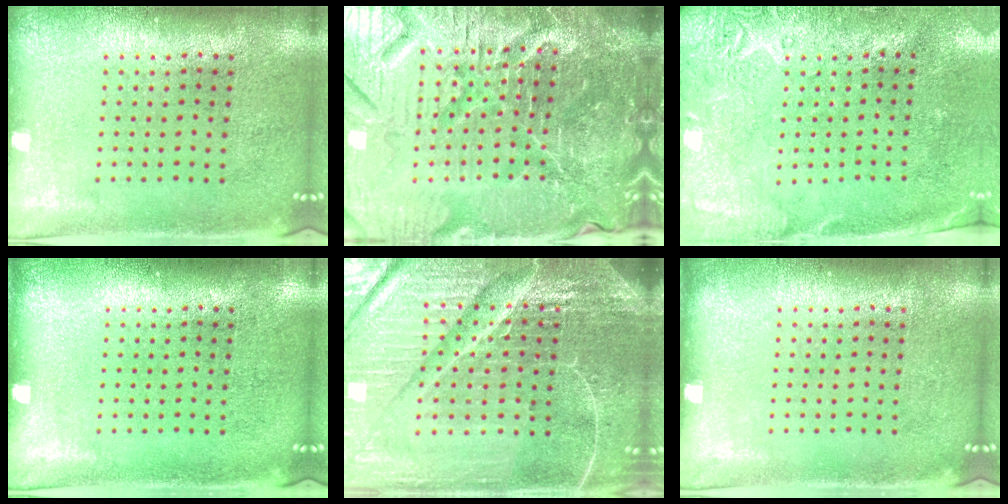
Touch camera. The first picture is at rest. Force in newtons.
{"total": 7.4, "press": 6.5, "slide": 3.5}
{"total": 2.8, "press": 2.2, "slide": 1.7}
{"total": 0.0}
{"total": 6.4, "press": 5.7, "slide": 3.0}
{"total": 0.0}